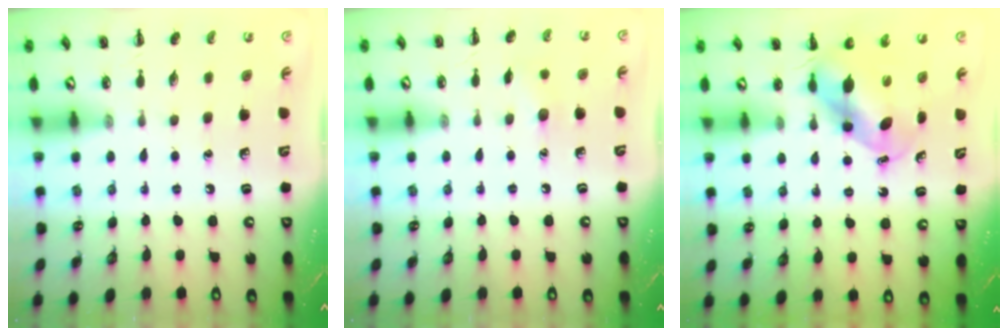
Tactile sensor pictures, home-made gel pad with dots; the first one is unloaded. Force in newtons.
{"total": 5.4, "press": 5.2, "slide": 1.4}
{"total": 5.4, "press": 5.3, "slide": 0.6}